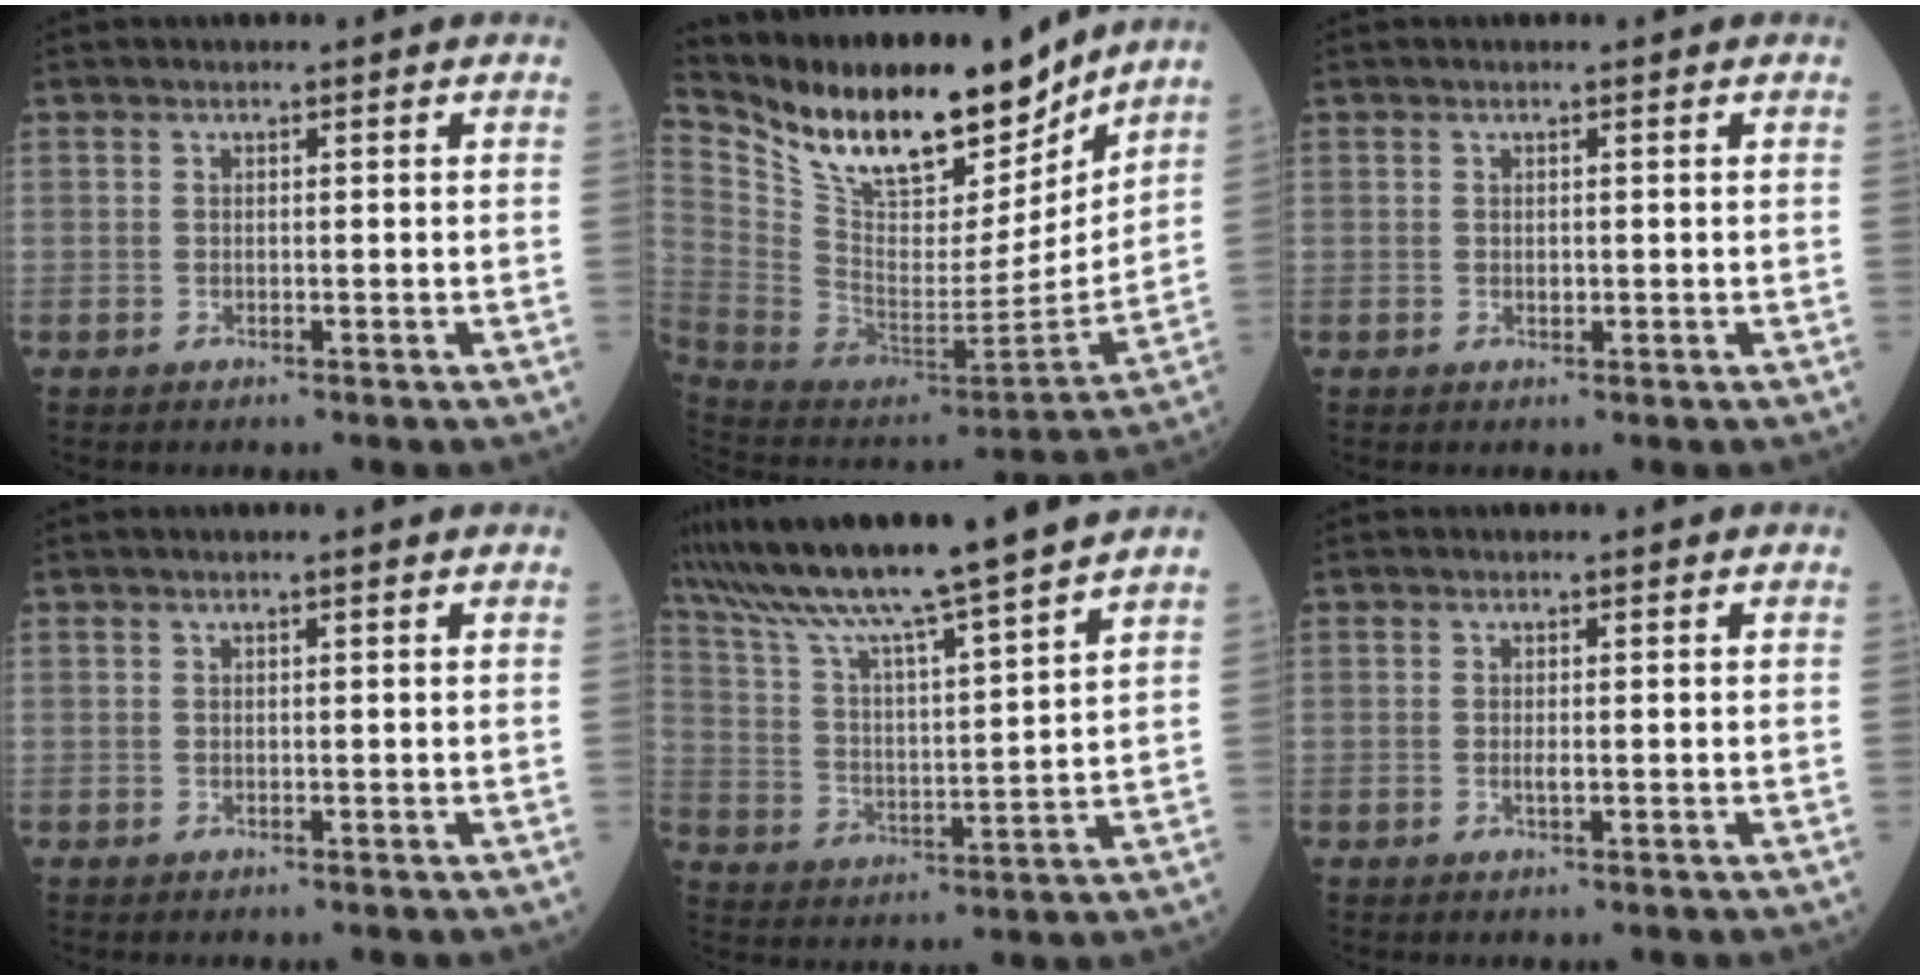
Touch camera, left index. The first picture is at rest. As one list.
[{"total": 23.4, "force": [18.7, 7.1, 12.1], "torque": [-0.227, -0.013, 0.321]}, {"total": 0.6, "force": [0.0, 0.4, 0.3], "torque": [-0.005, 0.001, -0.002]}, {"total": 0.8, "force": [0.5, -0.1, 0.5], "torque": [-0.011, 0.005, 0.009]}, {"total": 16.1, "force": [14.0, -2.2, 7.5], "torque": [-0.139, -0.015, 0.236]}, {"total": 0.8, "force": [-0.2, 0.2, 0.8], "torque": [-0.017, -0.001, -0.002]}]